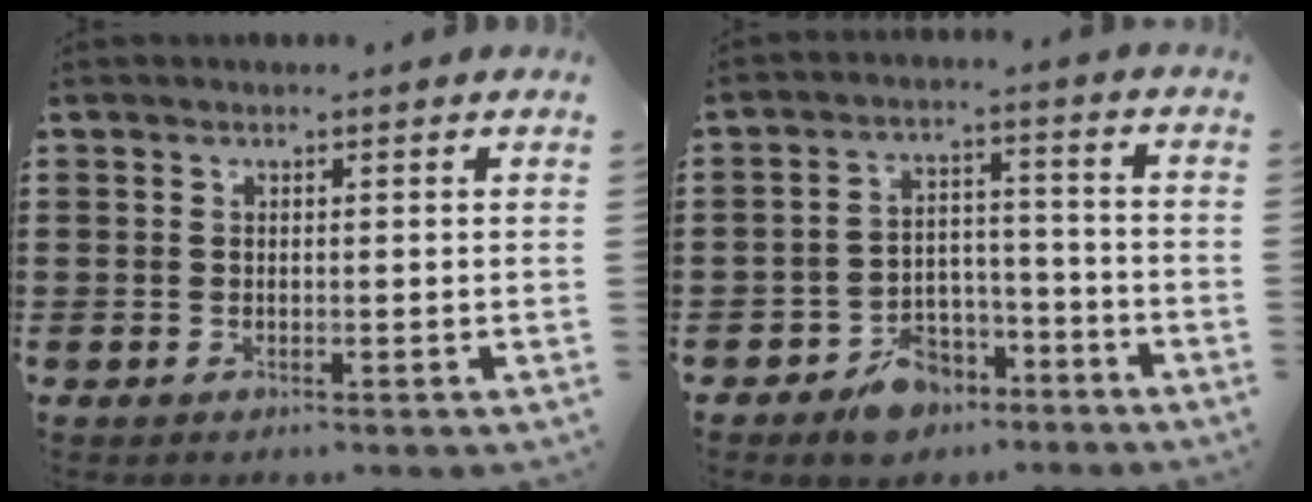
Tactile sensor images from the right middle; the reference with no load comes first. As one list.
[{"total": 7.4, "force": [-6.0, 3.8, 1.8], "torque": [-0.024, 0.038, -0.113]}]